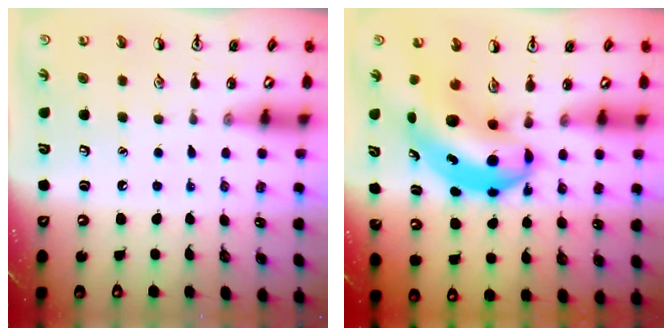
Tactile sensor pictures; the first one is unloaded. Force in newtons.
{"total": 8.6, "press": 8.2, "slide": 2.3}